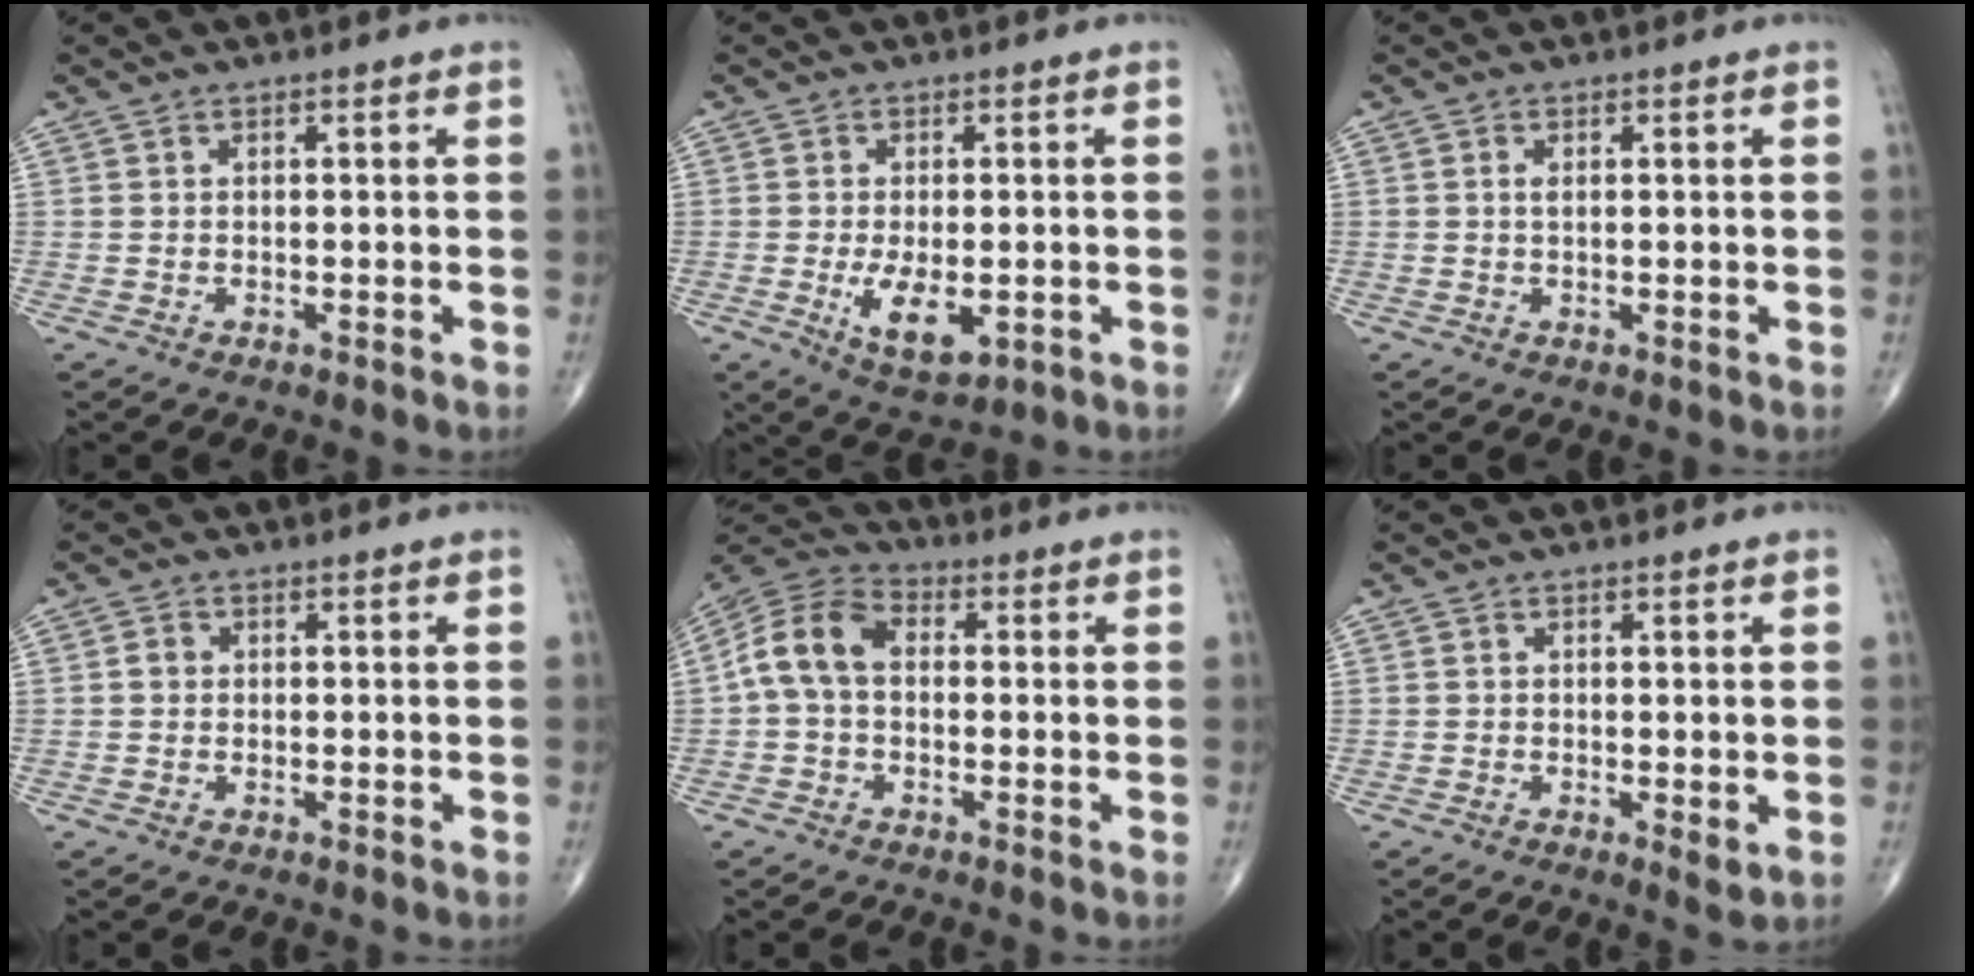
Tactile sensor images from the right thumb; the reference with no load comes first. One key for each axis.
{"total": 8.0, "fx": -1.8, "fy": 3.9, "fz": 6.7, "tx": -0.107, "ty": -0.015, "tz": -0.020}
{"total": 1.2, "fx": 0.2, "fy": 0.5, "fz": 1.0, "tx": -0.023, "ty": -0.001, "tz": 0.004}
{"total": 1.6, "fx": 0.0, "fy": 1.4, "fz": 0.7, "tx": -0.007, "ty": 0.004, "tz": -0.003}
{"total": 10.5, "fx": -0.1, "fy": 8.8, "fz": 5.6, "tx": -0.087, "ty": 0.034, "tz": -0.017}
{"total": 2.3, "fx": -0.3, "fy": 0.8, "fz": 2.1, "tx": -0.034, "ty": -0.009, "tz": -0.009}